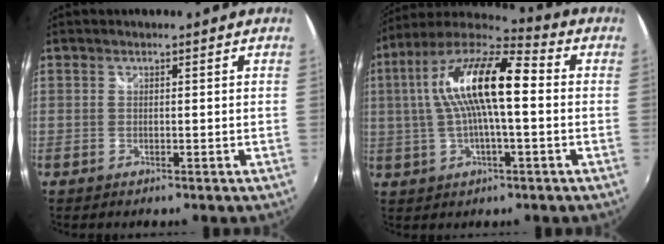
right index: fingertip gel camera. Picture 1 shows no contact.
{"total": 17.5, "force": [1.8, 4.7, 16.8], "torque": [-0.309, 0.022, 0.019]}